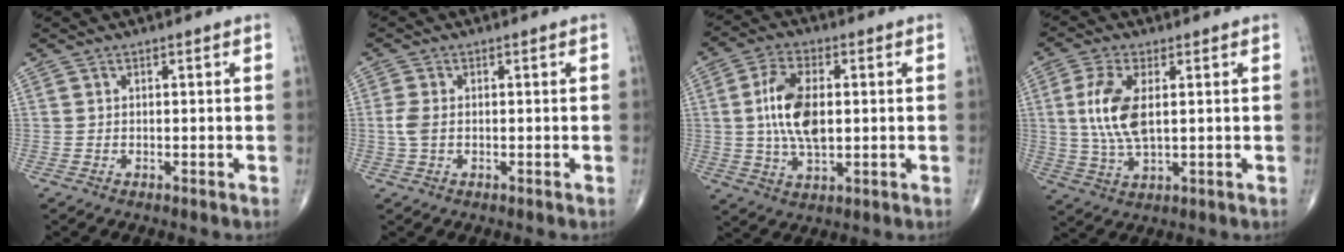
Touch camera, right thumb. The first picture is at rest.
{"total": 2.7, "force": [-0.2, 1.6, 2.2], "torque": [-0.062, 0.003, -0.007]}
{"total": 11.5, "force": [0.9, 5.9, 9.8], "torque": [-0.188, 0.001, 0.019]}
{"total": 9.8, "force": [1.5, 4.4, 8.6], "torque": [-0.192, -0.005, 0.034]}